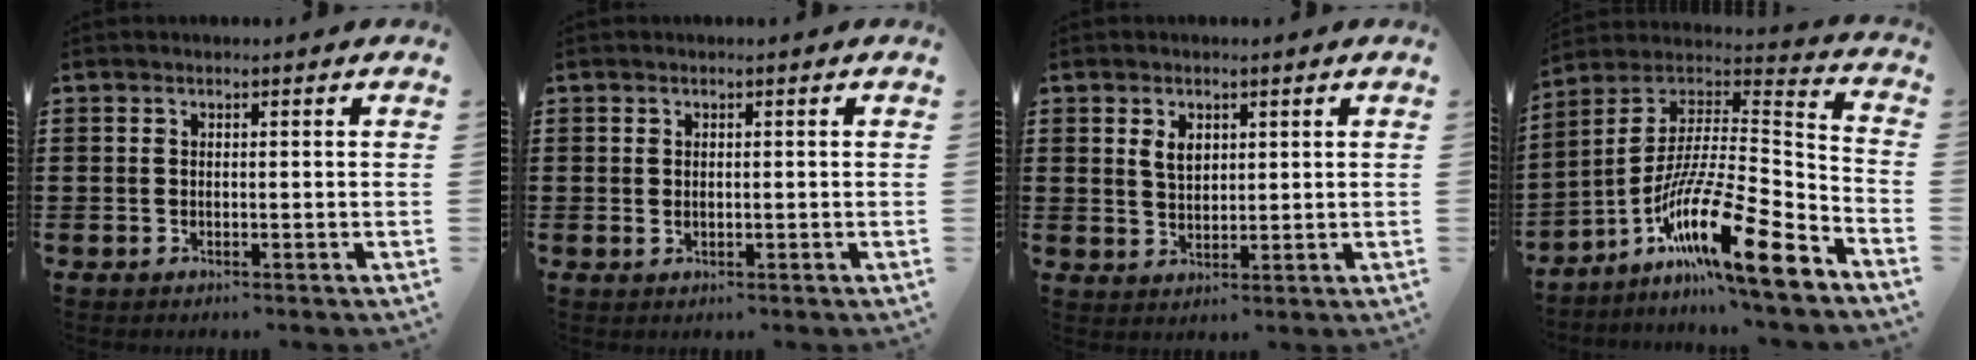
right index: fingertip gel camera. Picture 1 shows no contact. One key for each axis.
{"total": 0.7, "fx": 0.1, "fy": 0.5, "fz": 0.4, "tx": -0.010, "ty": 0.004, "tz": 0.002}
{"total": 3.1, "fx": 1.4, "fy": 2.0, "fz": 2.0, "tx": -0.037, "ty": 0.004, "tz": 0.023}
{"total": 17.4, "fx": -10.7, "fy": 2.2, "fz": 13.5, "tx": -0.245, "ty": 0.004, "tz": -0.194}